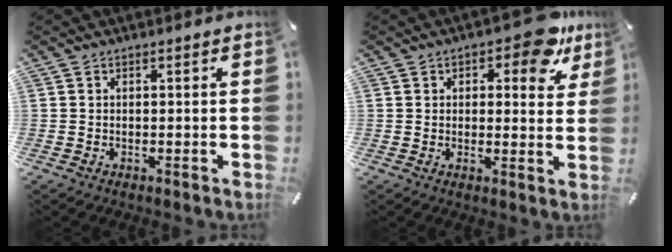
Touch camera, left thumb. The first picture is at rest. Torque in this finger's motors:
{"motor_torque": [1.09, 0.96, 0.38, 0.08, 0.03]}